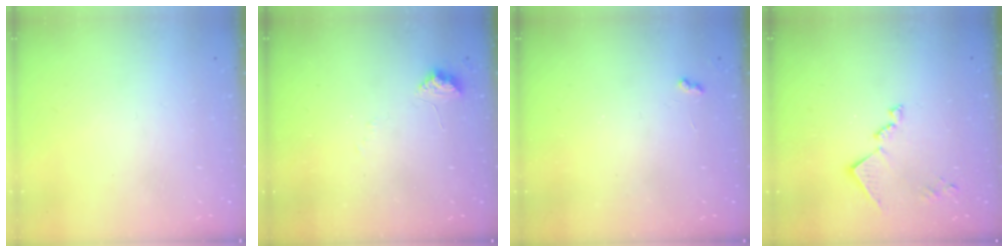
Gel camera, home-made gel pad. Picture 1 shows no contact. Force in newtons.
{"total": 9.6, "press": 9.6, "slide": 0.6}
{"total": 3.0, "press": 3.0, "slide": 0.4}
{"total": 11.0, "press": 11.0, "slide": 0.2}